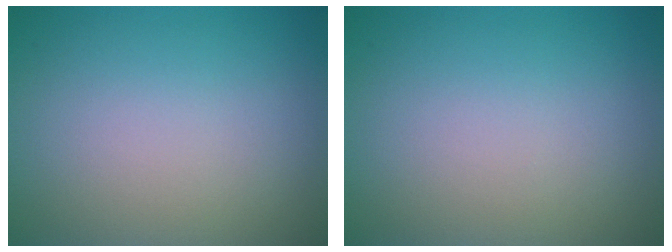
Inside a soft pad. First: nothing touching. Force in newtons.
{"total": 0.0}